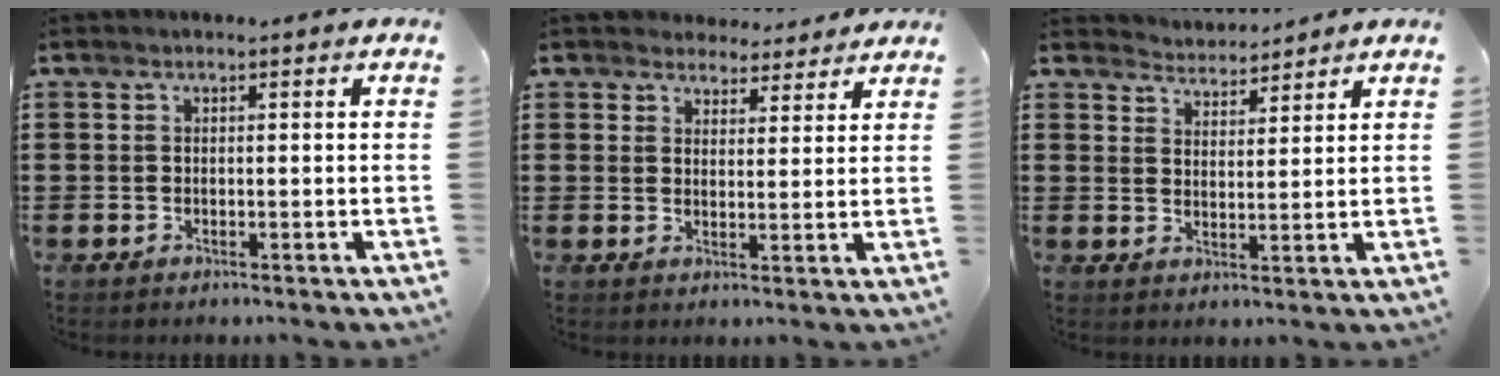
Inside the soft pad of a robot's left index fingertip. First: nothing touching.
{"total": 3.7, "force": [3.5, 1.2, 0.1], "torque": [-0.016, -0.005, 0.067]}
{"total": 3.4, "force": [3.4, 0.3, -0.5], "torque": [-0.003, -0.013, 0.061]}